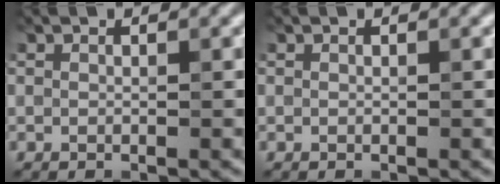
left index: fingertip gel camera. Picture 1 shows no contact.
{"total": 0.0}